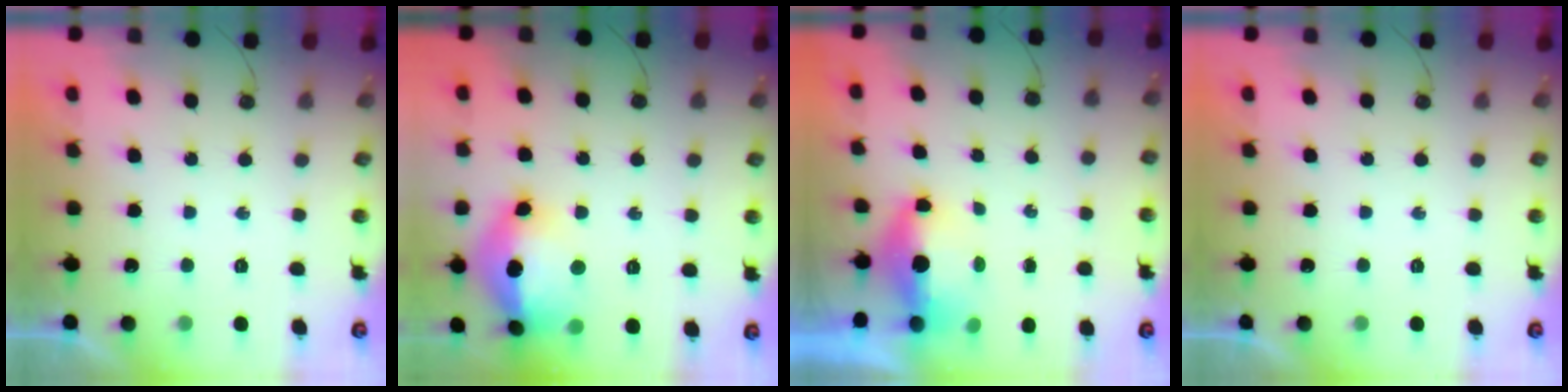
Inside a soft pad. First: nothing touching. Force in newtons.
{"total": 18.0, "press": 17.9, "slide": 1.8}
{"total": 13.2, "press": 7.1, "slide": 11.1}
{"total": 0.0}